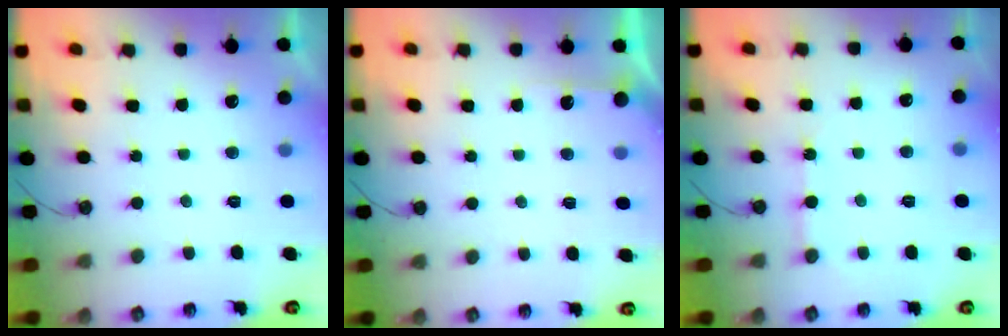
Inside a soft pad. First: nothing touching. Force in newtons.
{"total": 3.1, "press": 3.1, "slide": 0.4}
{"total": 3.9, "press": 3.8, "slide": 0.4}